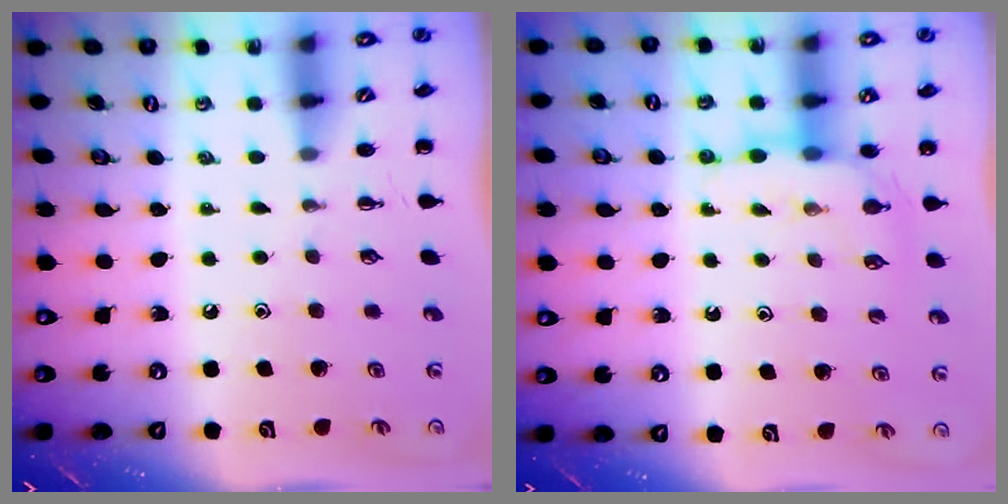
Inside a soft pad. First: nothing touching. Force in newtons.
{"total": 7.9, "press": 7.8, "slide": 0.8}